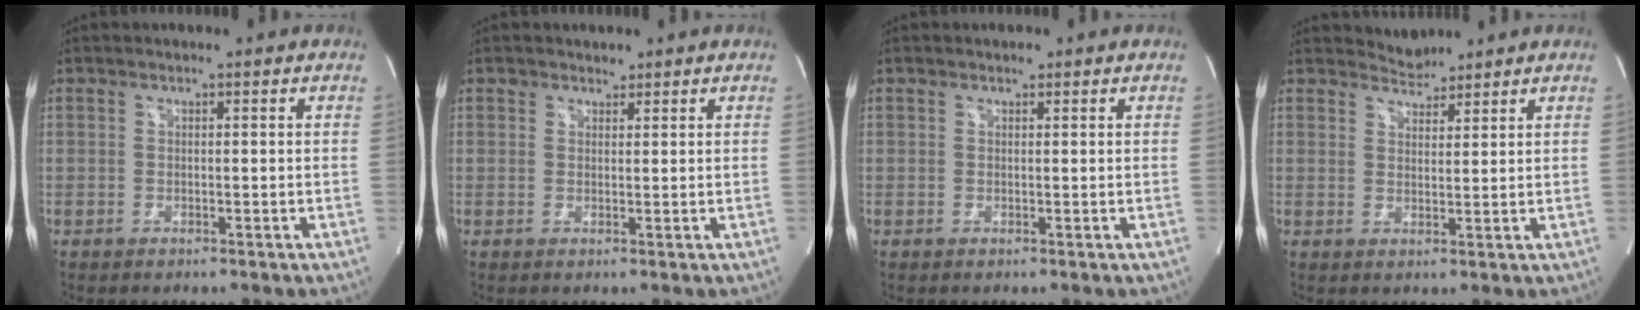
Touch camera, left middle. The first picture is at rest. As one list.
[{"total": 1.4, "force": [1.0, 0.9, -0.1], "torque": [0.008, -0.002, 0.010]}, {"total": 0.7, "force": [0.5, 0.4, 0.2], "torque": [-0.004, 0.000, 0.007]}, {"total": 2.7, "force": [2.6, 0.5, -0.5], "torque": [0.005, 0.004, 0.049]}]